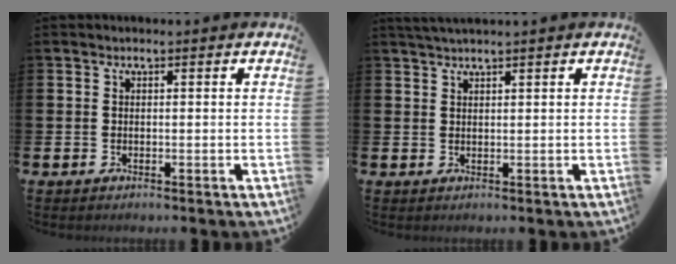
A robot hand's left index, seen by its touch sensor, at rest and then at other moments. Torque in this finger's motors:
{"motor_torque": [0.02, -0.15, 0.31, 0.11]}